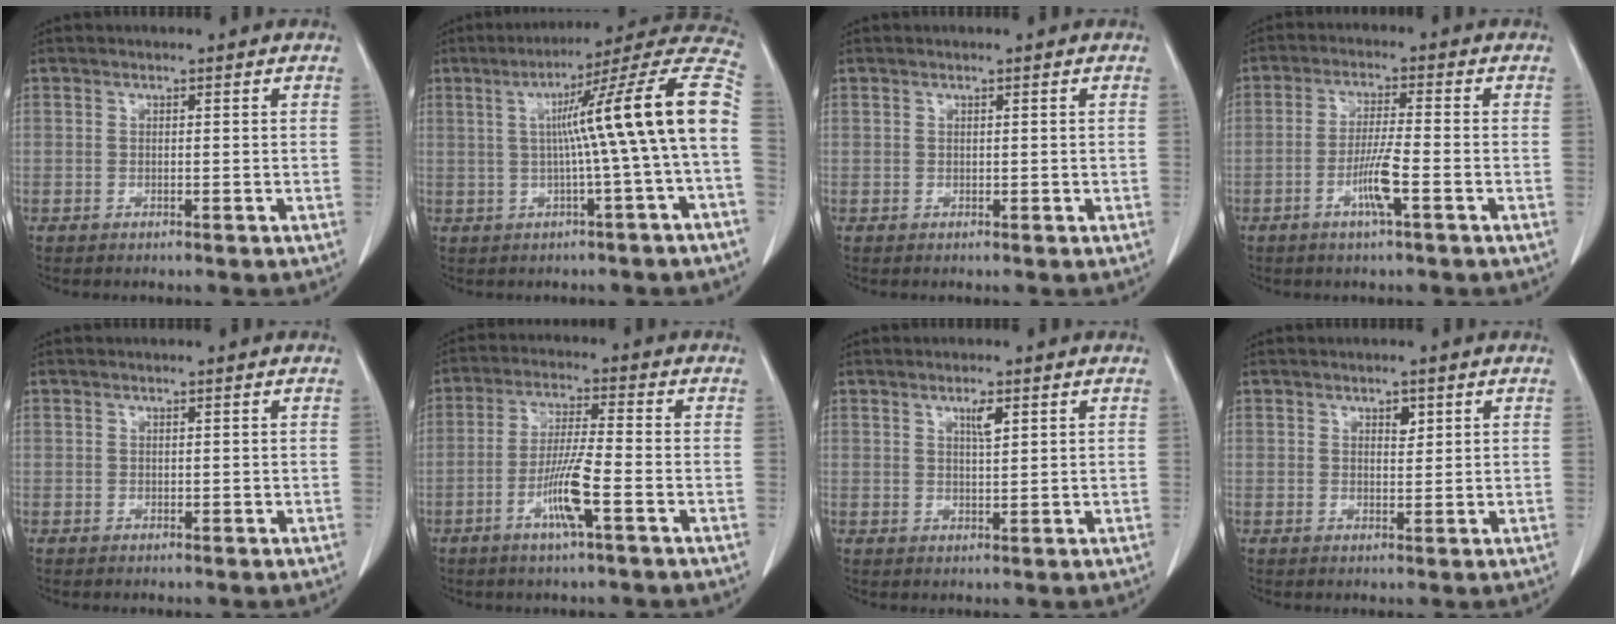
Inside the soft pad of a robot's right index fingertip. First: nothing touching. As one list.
[{"total": 16.0, "force": [0.3, -1.3, 16.0], "torque": [-0.214, 0.036, 0.000]}, {"total": 0.0}, {"total": 5.6, "force": [-2.3, -0.2, 5.1], "torque": [-0.099, -0.007, -0.046]}, {"total": 0.0}, {"total": 7.6, "force": [-3.1, -0.1, 6.9], "torque": [-0.137, -0.007, -0.061]}, {"total": 2.3, "force": [1.3, 0.5, 1.8], "torque": [-0.034, -0.002, 0.026]}, {"total": 1.7, "force": [1.0, 0.9, 1.0], "torque": [-0.012, -0.004, 0.017]}]